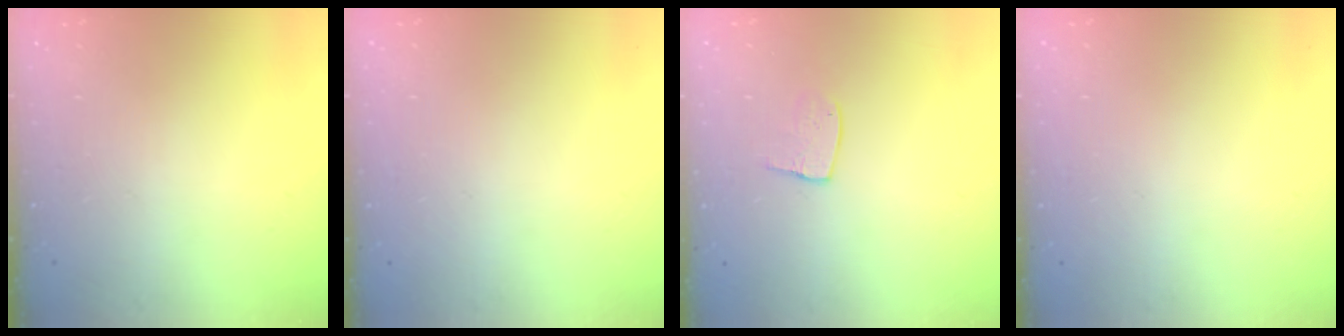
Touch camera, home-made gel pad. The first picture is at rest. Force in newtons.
{"total": 0.0}
{"total": 7.5, "press": 7.5, "slide": 0.4}
{"total": 0.0}